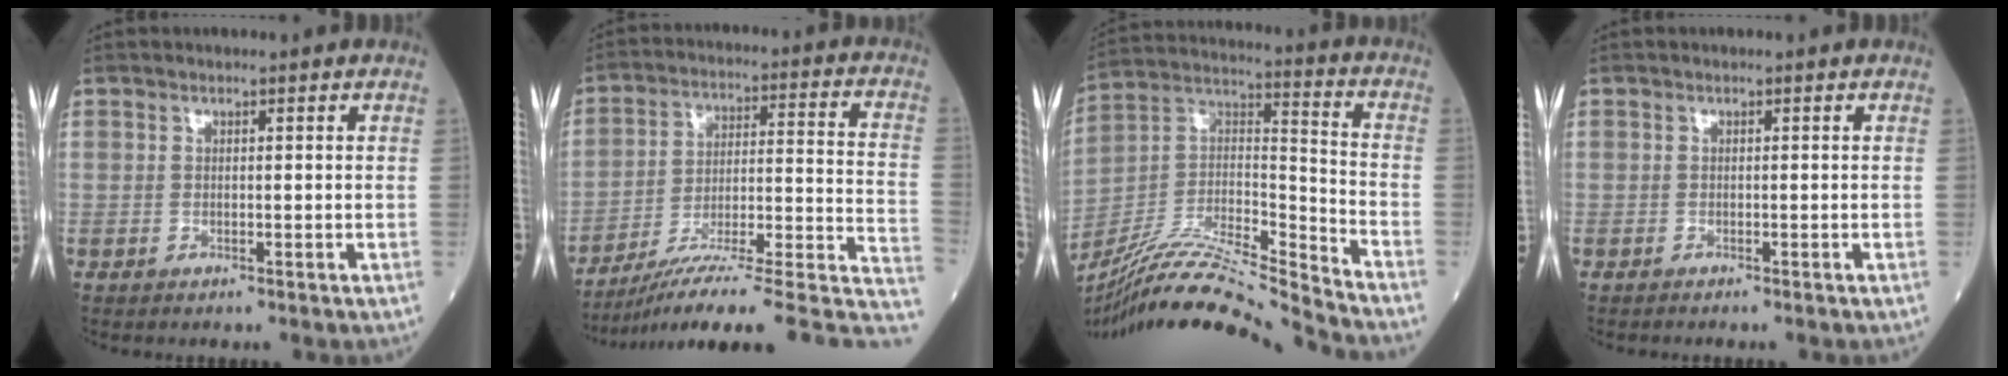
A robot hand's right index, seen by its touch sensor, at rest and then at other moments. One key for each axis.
{"total": 22.7, "fx": -17.4, "fy": 0.8, "fz": 14.6, "tx": -0.133, "ty": 0.026, "tz": -0.259}
{"total": 21.3, "fx": -19.6, "fy": -1.1, "fz": 8.2, "tx": -0.182, "ty": 0.003, "tz": -0.348}
{"total": 0.9, "fx": -0.9, "fy": -0.1, "fz": 0.3, "tx": -0.004, "ty": -0.001, "tz": -0.014}